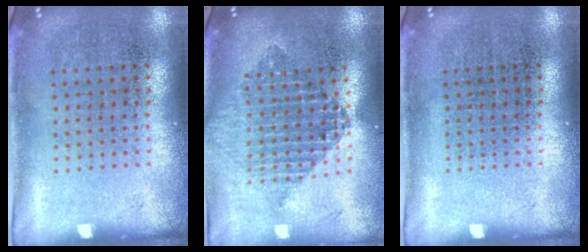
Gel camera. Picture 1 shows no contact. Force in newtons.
{"total": 2.2, "press": 1.7, "slide": 1.3}
{"total": 0.0}